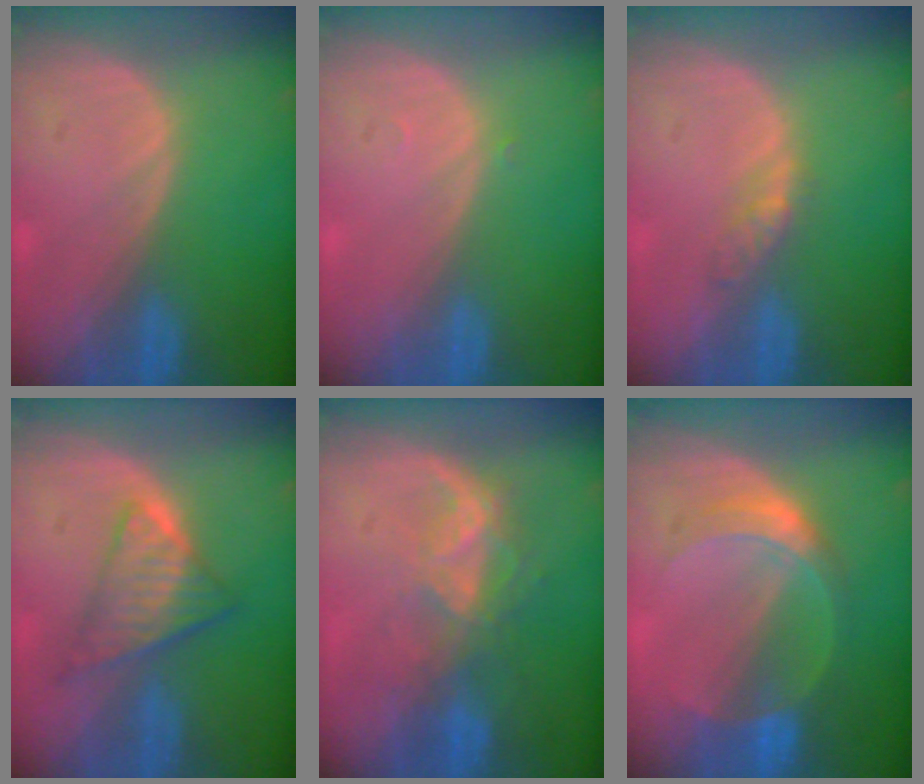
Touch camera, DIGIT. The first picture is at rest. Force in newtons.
{"total": 0.5, "press": 0.4, "slide": 0.3}
{"total": 2.6, "press": 2.3, "slide": 1.3}
{"total": 6.9, "press": 6.1, "slide": 3.2}
{"total": 6.5, "press": 5.9, "slide": 2.8}
{"total": 5.9, "press": 5.9, "slide": 0.1}